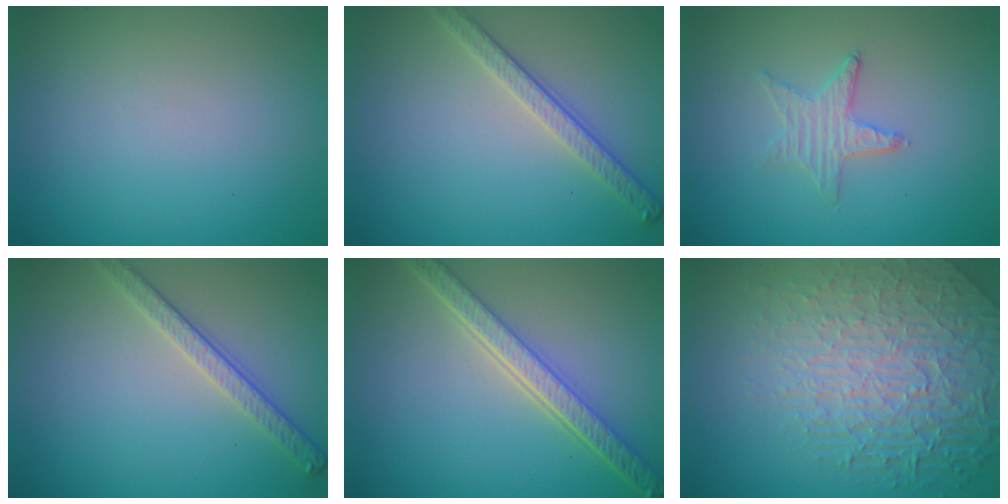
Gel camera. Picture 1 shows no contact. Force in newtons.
{"total": 2.7, "press": 2.6, "slide": 0.9}
{"total": 1.2, "press": 1.2, "slide": 0.1}
{"total": 2.7, "press": 2.6, "slide": 0.9}
{"total": 5.7, "press": 4.2, "slide": 3.9}
{"total": 8.7, "press": 5.9, "slide": 6.4}